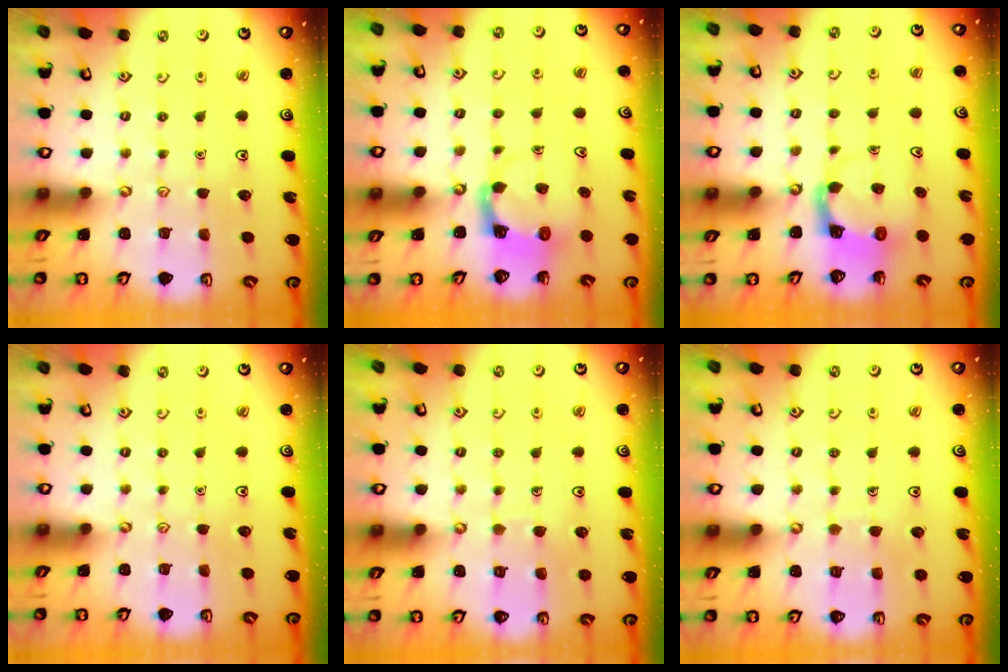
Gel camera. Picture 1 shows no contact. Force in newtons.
{"total": 3.9, "press": 3.9, "slide": 0.2}
{"total": 3.9, "press": 3.9, "slide": 0.2}
{"total": 0.0}
{"total": 5.1, "press": 5.1, "slide": 0.4}
{"total": 4.3, "press": 4.3, "slide": 0.4}